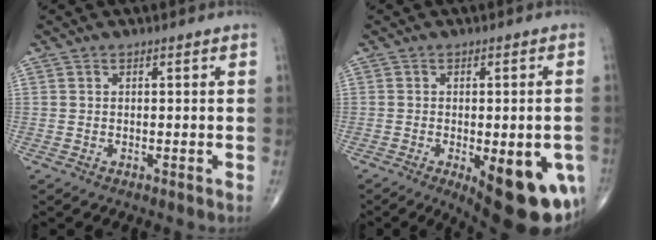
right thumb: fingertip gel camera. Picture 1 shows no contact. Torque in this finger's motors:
{"motor_torque": [2.24, 2.16, 0.98, -1.09, 0.34]}